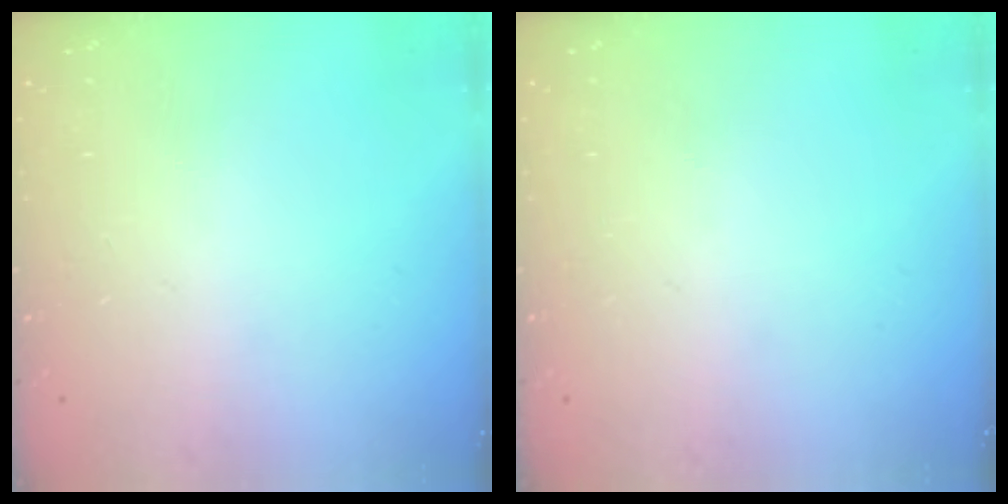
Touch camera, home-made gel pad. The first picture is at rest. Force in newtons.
{"total": 0.0}